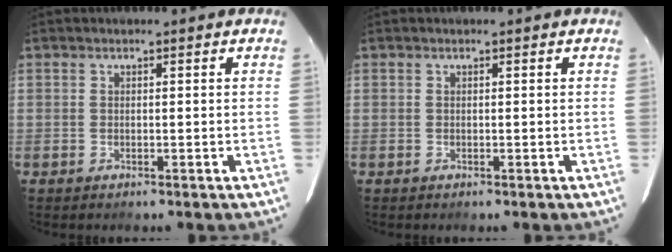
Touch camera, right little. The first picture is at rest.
{"total": 0.0}